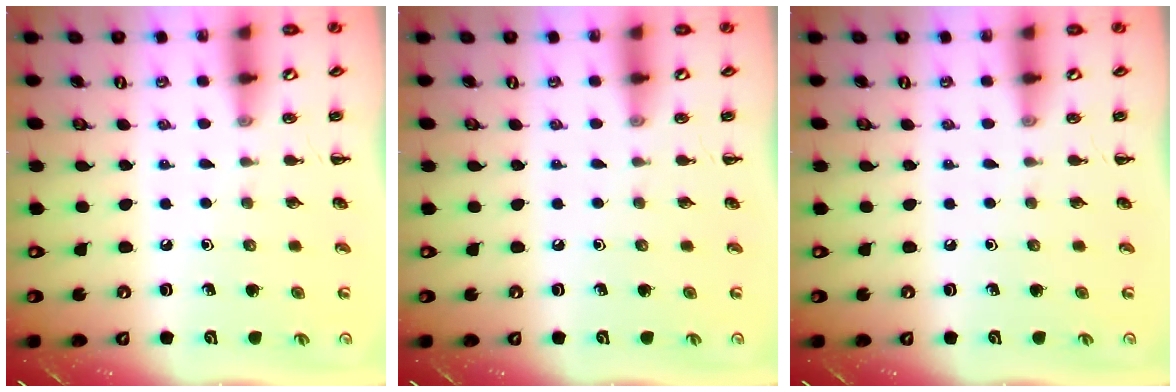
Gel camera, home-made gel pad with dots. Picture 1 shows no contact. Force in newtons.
{"total": 0.0}
{"total": 0.0}